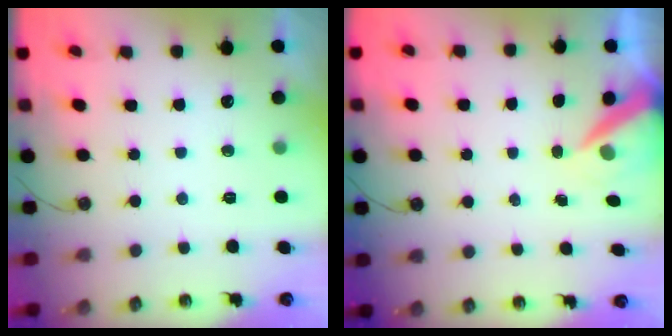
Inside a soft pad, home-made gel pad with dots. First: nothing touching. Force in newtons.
{"total": 7.0, "press": 7.0, "slide": 0.6}